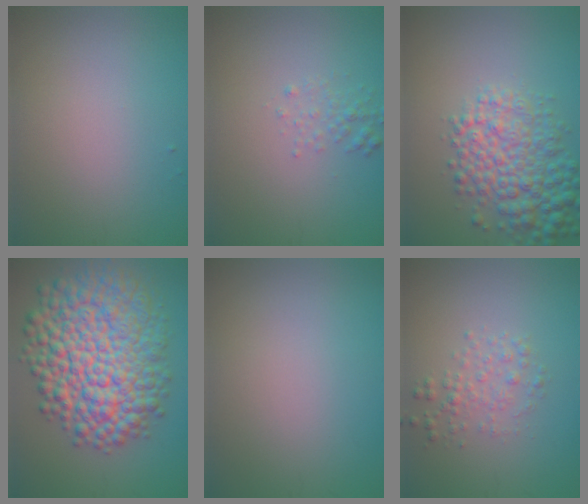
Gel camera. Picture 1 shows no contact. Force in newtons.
{"total": 1.4, "press": 1.4, "slide": 0.1}
{"total": 6.4, "press": 6.4, "slide": 0.1}
{"total": 12.5, "press": 12.4, "slide": 0.3}
{"total": 0.0}
{"total": 1.9, "press": 1.9, "slide": 0.0}